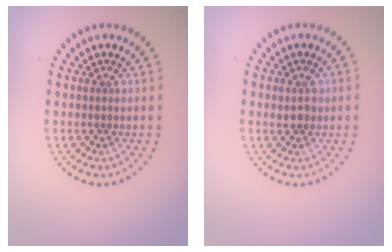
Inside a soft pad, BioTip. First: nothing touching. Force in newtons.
{"total": 1.7, "press": 1.6, "slide": 0.3}